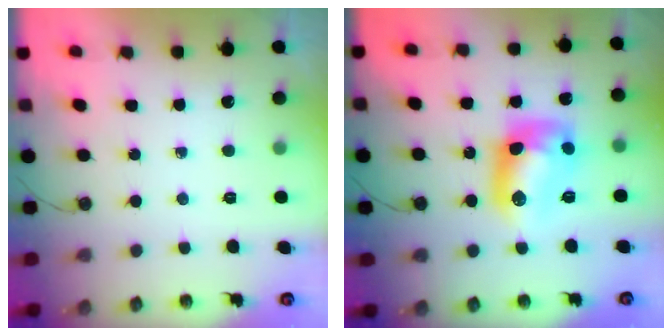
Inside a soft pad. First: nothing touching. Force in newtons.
{"total": 12.0, "press": 11.9, "slide": 0.7}